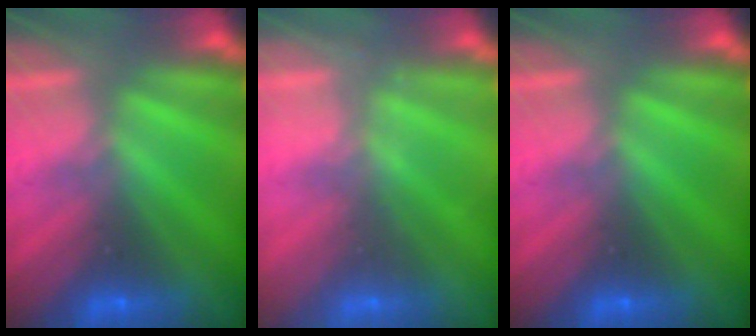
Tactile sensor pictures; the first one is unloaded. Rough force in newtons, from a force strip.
{"total": 2.2}
{"total": 0.0}